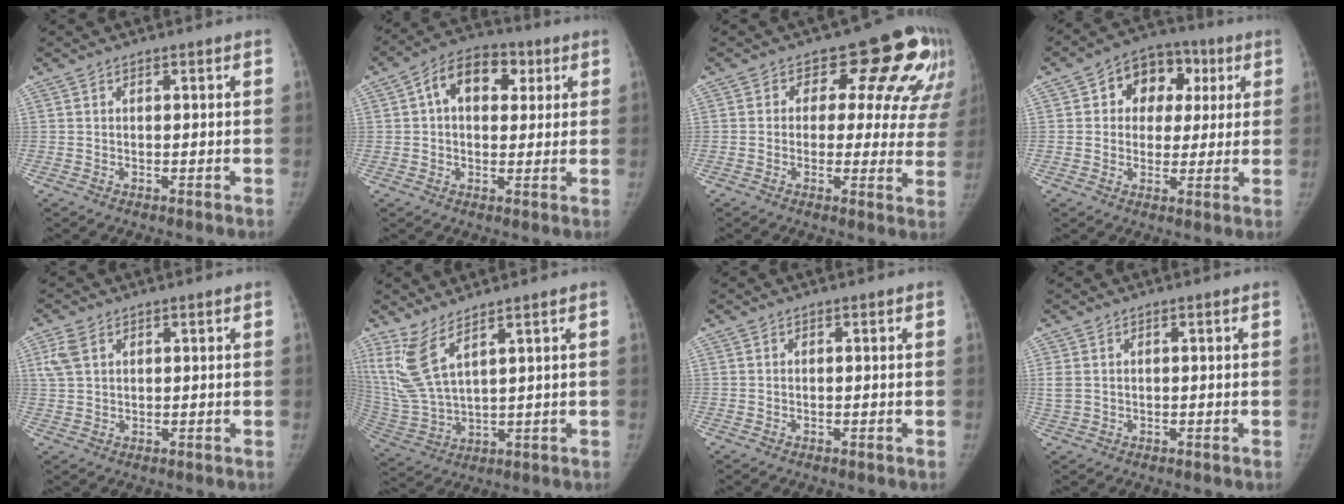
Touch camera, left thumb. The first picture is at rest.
{"total": 10.9, "force": [3.1, 7.5, 7.3], "torque": [-0.082, 0.014, 0.040]}
{"total": 14.6, "force": [8.2, 9.0, 8.0], "torque": [-0.033, -0.023, 0.068]}
{"total": 11.5, "force": [3.2, 9.0, 6.3], "torque": [-0.037, 0.012, 0.040]}
{"total": 3.8, "force": [1.7, 2.5, 2.2], "torque": [-0.047, 0.004, 0.041]}
{"total": 9.5, "force": [5.9, 2.6, 7.0], "torque": [-0.167, -0.034, 0.143]}
{"total": 0.0}
{"total": 2.3, "force": [0.4, 1.8, 1.4], "torque": [-0.046, 0.004, 0.013]}